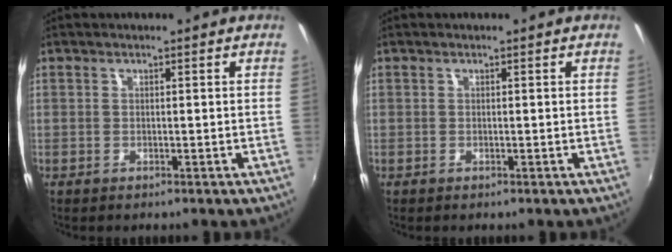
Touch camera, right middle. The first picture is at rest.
{"total": 0.0}